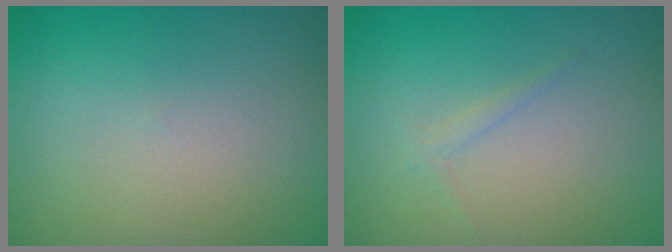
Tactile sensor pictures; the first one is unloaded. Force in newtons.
{"total": 0.8, "press": 0.8, "slide": 0.1}